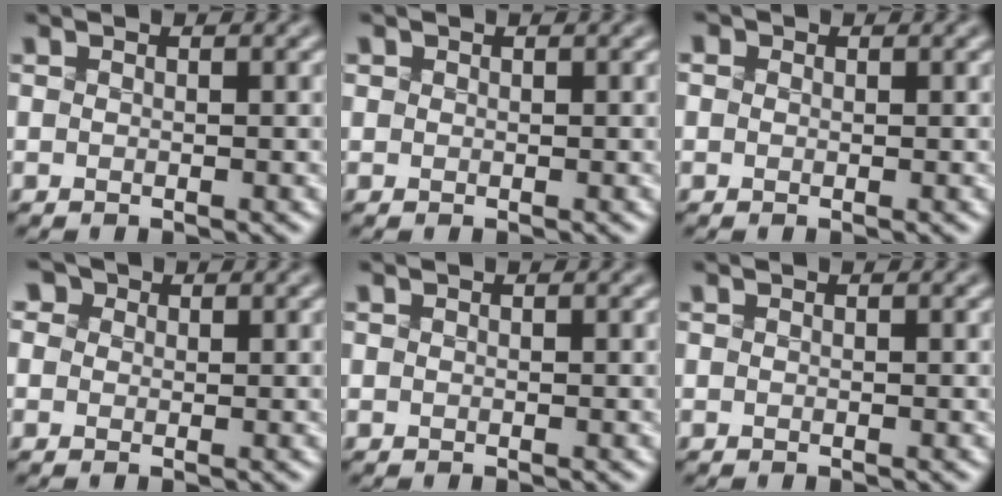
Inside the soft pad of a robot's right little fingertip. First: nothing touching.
{"total": 1.0, "force": [0.5, 0.9, 0.3], "torque": [-0.008, 0.009, 0.012]}
{"total": 2.8, "force": [1.4, 2.0, 1.3], "torque": [-0.019, 0.023, -0.007]}
{"total": 5.4, "force": [2.9, 3.9, 2.3], "torque": [-0.047, 0.026, 0.022]}
{"total": 0.0}
{"total": 0.0}